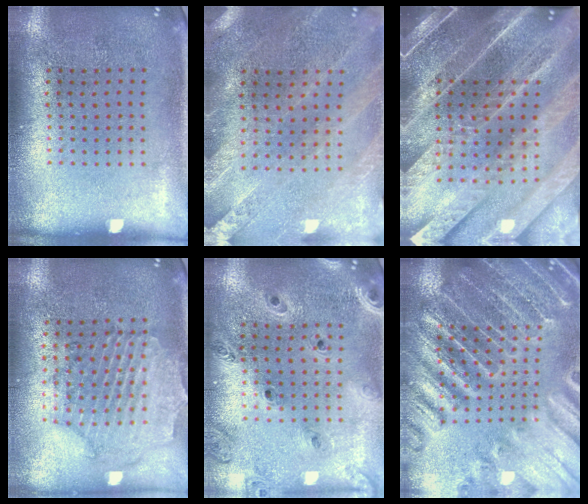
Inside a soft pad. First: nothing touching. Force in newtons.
{"total": 0.5, "press": 0.5, "slide": 0.2}
{"total": 5.6, "press": 4.8, "slide": 3.0}
{"total": 0.7, "press": 0.6, "slide": 0.4}
{"total": 1.2, "press": 1.2, "slide": 0.2}
{"total": 3.9, "press": 3.7, "slide": 1.1}